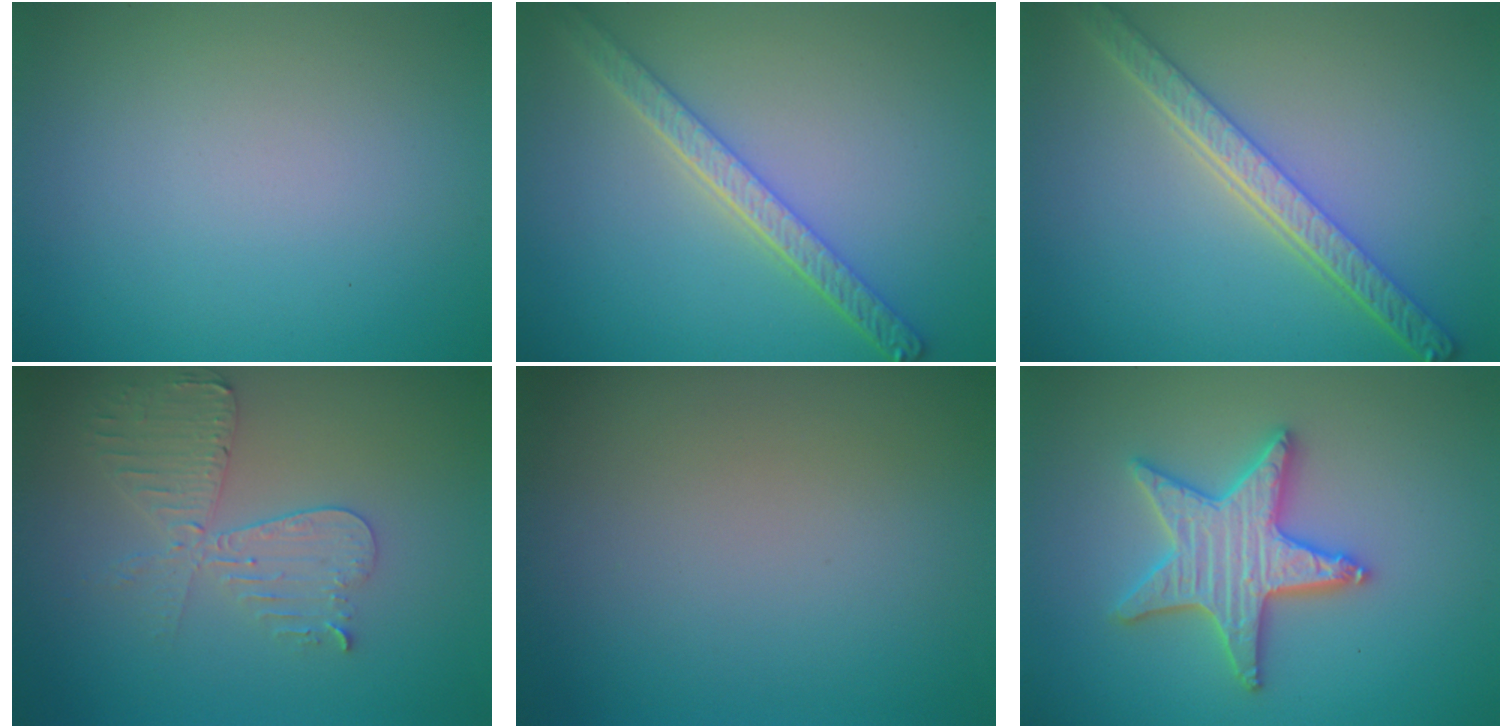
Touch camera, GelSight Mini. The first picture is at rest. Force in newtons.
{"total": 4.4, "press": 3.4, "slide": 2.7}
{"total": 5.1, "press": 4.0, "slide": 3.1}
{"total": 4.1, "press": 3.6, "slide": 2.0}
{"total": 0.0}
{"total": 4.9, "press": 4.9, "slide": 0.9}